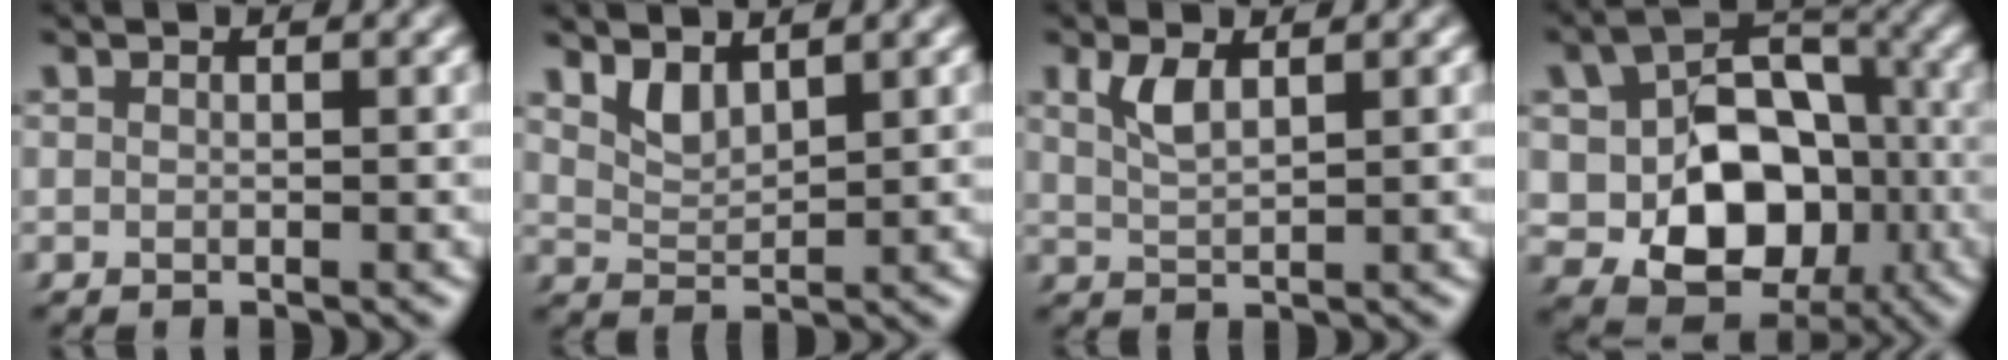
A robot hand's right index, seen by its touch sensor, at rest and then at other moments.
{"total": 2.3, "force": [1.6, 1.2, 1.2], "torque": [-0.033, -0.010, 0.034]}
{"total": 2.1, "force": [1.2, 0.8, 1.6], "torque": [-0.036, -0.005, 0.029]}
{"total": 12.5, "force": [-1.5, 10.1, 7.2], "torque": [-0.144, -0.041, -0.014]}